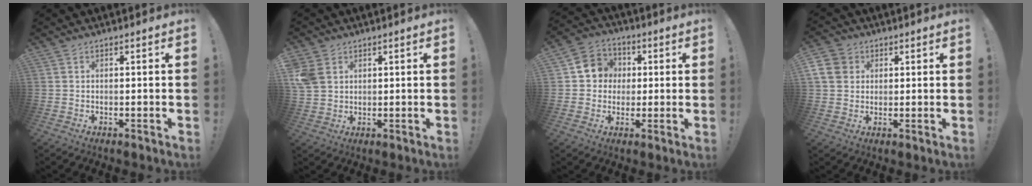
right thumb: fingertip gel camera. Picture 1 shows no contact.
{"total": 6.7, "force": [2.6, 5.2, 3.3], "torque": [-0.070, 0.000, 0.053]}
{"total": 9.4, "force": [0.8, 8.9, 2.8], "torque": [-0.038, 0.012, 0.023]}
{"total": 7.4, "force": [2.4, 6.5, 2.6], "torque": [-0.045, -0.004, 0.052]}